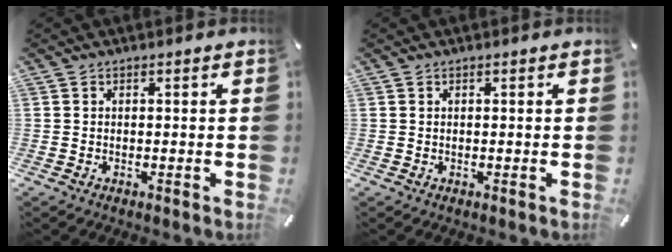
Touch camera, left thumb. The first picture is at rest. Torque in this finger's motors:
{"motor_torque": [-0.04, 0.00, -0.07, 0.04, 0.00]}